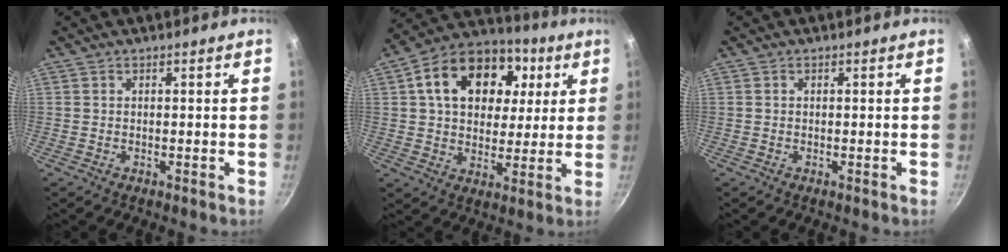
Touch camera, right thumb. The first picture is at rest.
{"total": 19.9, "force": [6.0, 14.1, 12.7], "torque": [-0.197, 0.014, 0.088]}
{"total": 0.0}